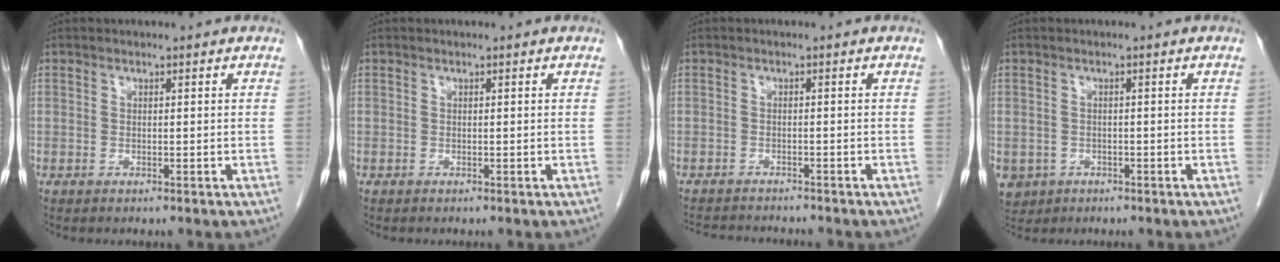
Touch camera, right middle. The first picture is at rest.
{"total": 0.0}
{"total": 7.0, "force": [-6.7, 0.8, 1.8], "torque": [-0.024, -0.003, -0.098]}
{"total": 5.5, "force": [-2.6, 4.6, 1.4], "torque": [-0.034, -0.001, -0.035]}